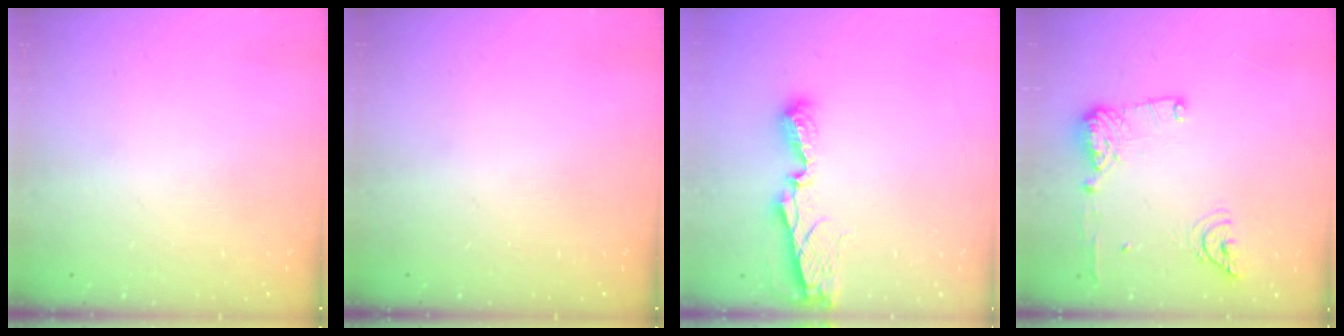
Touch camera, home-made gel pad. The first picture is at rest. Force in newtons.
{"total": 0.0}
{"total": 7.1, "press": 7.1, "slide": 0.2}
{"total": 12.7, "press": 12.4, "slide": 2.7}